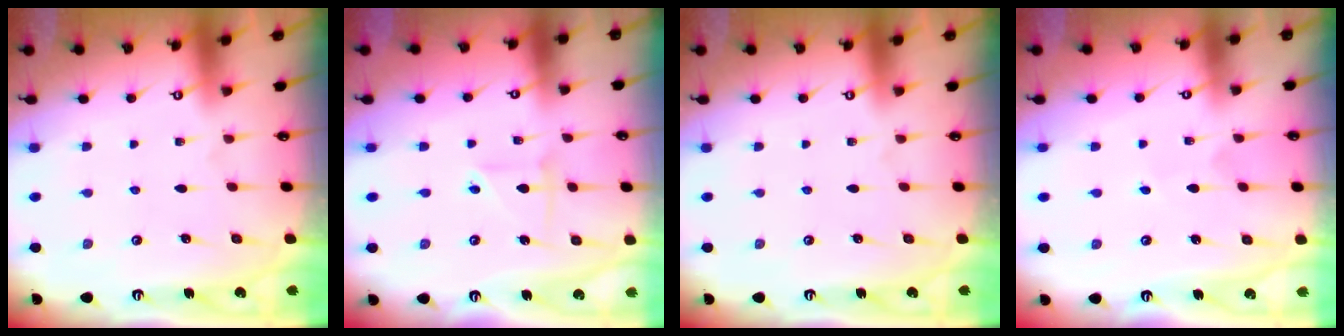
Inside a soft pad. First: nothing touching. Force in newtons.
{"total": 2.8, "press": 2.7, "slide": 0.9}
{"total": 0.0}
{"total": 2.7, "press": 2.6, "slide": 0.2}